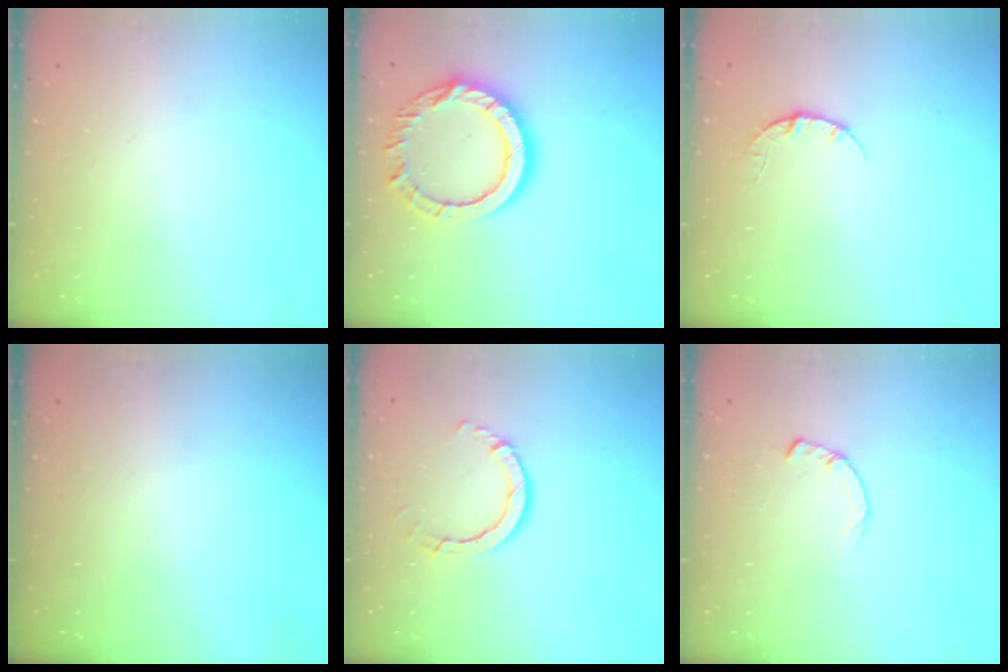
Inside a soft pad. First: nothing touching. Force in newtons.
{"total": 13.3, "press": 13.3, "slide": 1.3}
{"total": 3.5, "press": 3.5, "slide": 0.4}
{"total": 0.0}
{"total": 4.7, "press": 4.7, "slide": 0.3}
{"total": 0.8, "press": 0.8, "slide": 0.2}